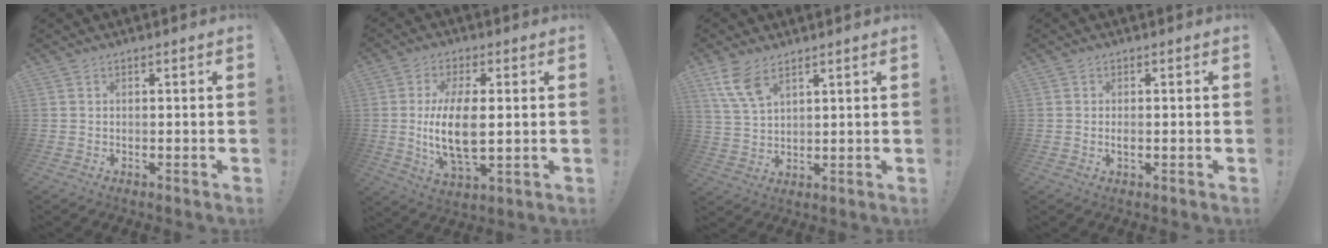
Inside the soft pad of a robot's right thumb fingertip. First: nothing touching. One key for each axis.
{"total": 13.2, "fx": 0.3, "fy": 5.8, "fz": 11.9, "tx": -0.240, "ty": -0.018, "tz": -0.003}
{"total": 8.7, "fx": 5.5, "fy": 4.4, "fz": 5.0, "tx": -0.097, "ty": -0.020, "tz": 0.110}
{"total": 1.4, "fx": -0.3, "fy": 0.5, "fz": 1.3, "tx": -0.021, "ty": 0.000, "tz": -0.006}